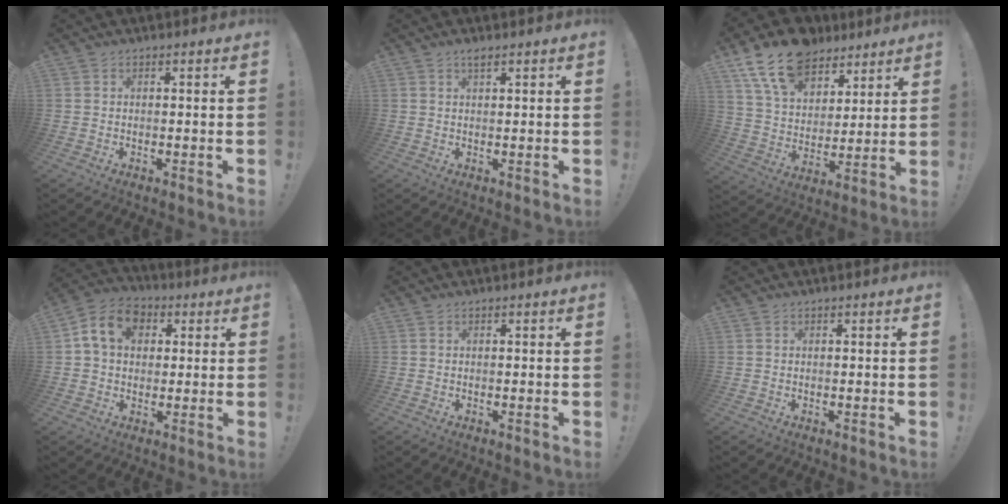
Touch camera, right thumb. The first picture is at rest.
{"total": 1.5, "force": [1.1, 0.2, 1.0], "torque": [-0.021, 0.000, 0.019]}
{"total": 16.8, "force": [11.3, 10.1, 7.2], "torque": [-0.133, -0.068, 0.211]}
{"total": 11.9, "force": [3.5, 9.1, 6.9], "torque": [-0.104, 0.007, 0.069]}
{"total": 0.0}
{"total": 0.0}